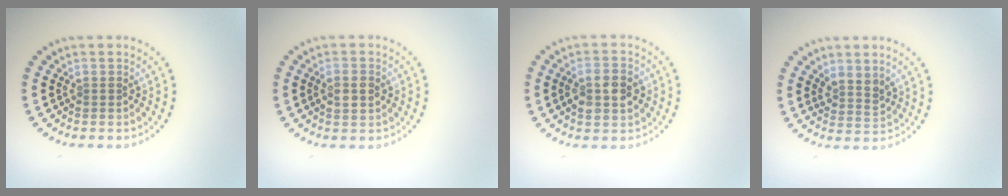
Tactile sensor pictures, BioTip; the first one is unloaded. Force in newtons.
{"total": 2.1, "press": 2.1, "slide": 0.2}
{"total": 3.8, "press": 3.8, "slide": 0.2}
{"total": 2.2, "press": 1.7, "slide": 1.3}